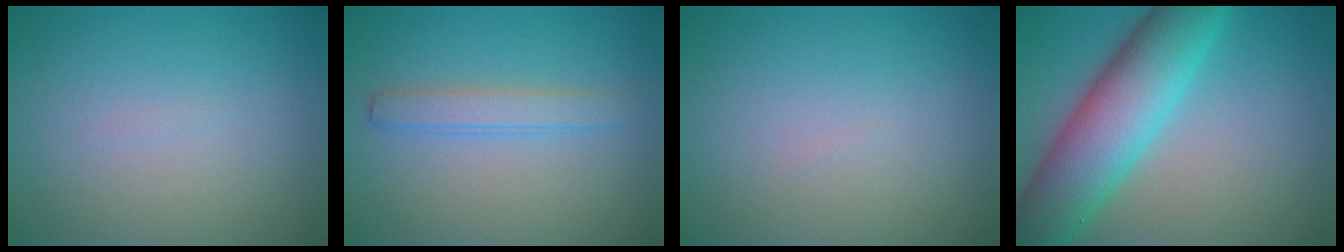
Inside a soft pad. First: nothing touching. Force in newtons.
{"total": 2.1, "press": 2.1, "slide": 0.1}
{"total": 0.0}
{"total": 9.7, "press": 9.7, "slide": 0.3}